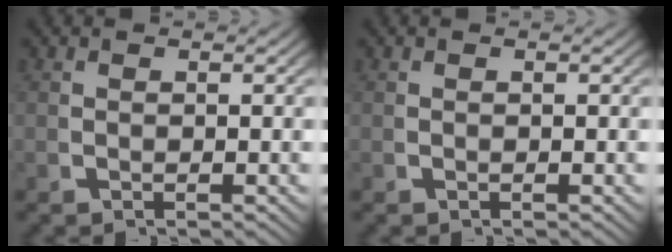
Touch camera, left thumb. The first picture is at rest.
{"total": 0.0}